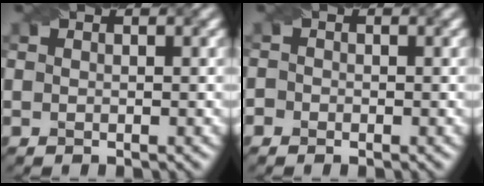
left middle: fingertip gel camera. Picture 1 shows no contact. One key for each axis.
{"total": 0.9, "fx": -0.4, "fy": 0.7, "fz": 0.0, "tx": 0.002, "ty": -0.004, "tz": -0.010}